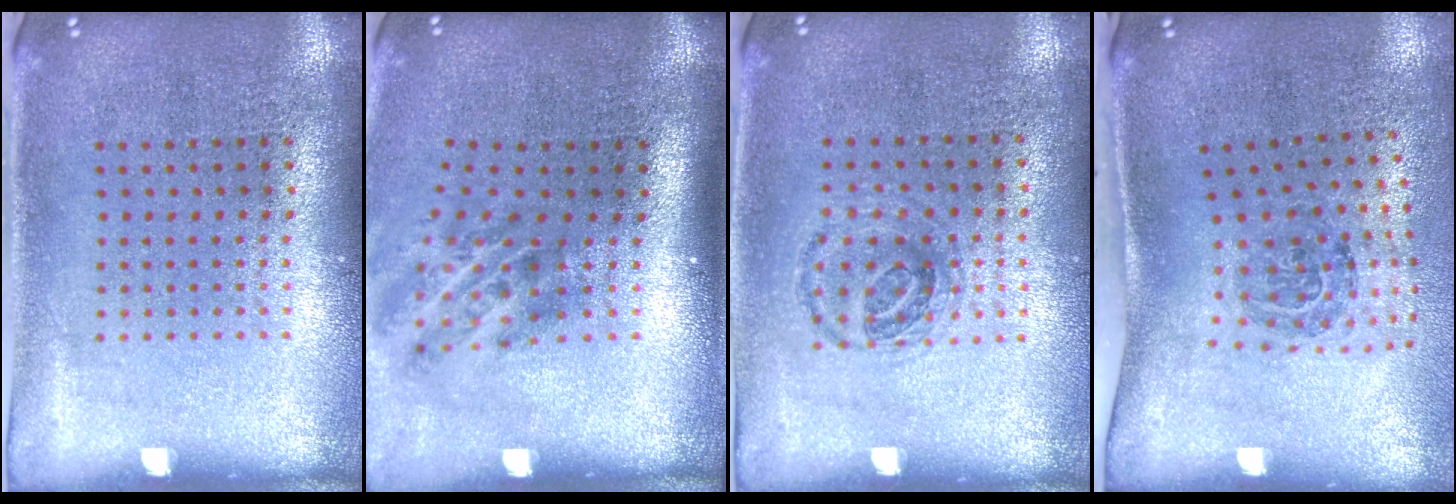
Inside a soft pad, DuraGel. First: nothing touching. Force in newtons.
{"total": 2.0, "press": 1.3, "slide": 1.5}
{"total": 0.9, "press": 0.9, "slide": 0.3}
{"total": 1.8, "press": 1.1, "slide": 1.4}